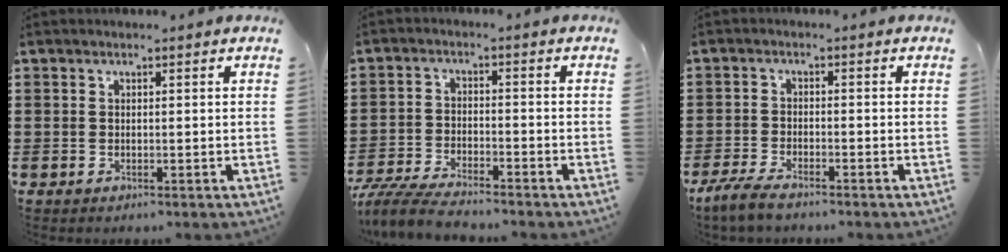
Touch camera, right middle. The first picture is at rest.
{"total": 5.5, "force": [-5.2, 0.5, 1.8], "torque": [-0.047, -0.004, -0.104]}
{"total": 3.5, "force": [-3.0, 0.6, 1.8], "torque": [-0.053, -0.007, -0.064]}